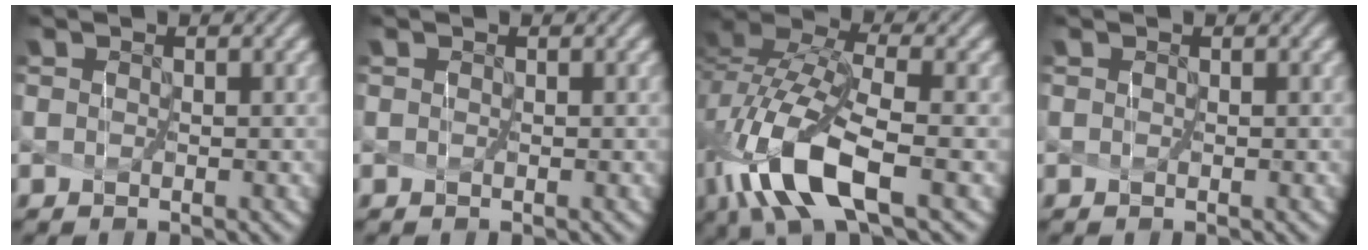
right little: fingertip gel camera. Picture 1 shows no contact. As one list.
[{"total": 0.0}, {"total": 9.0, "force": [-4.4, 2.8, 7.3], "torque": [-0.157, -0.001, -0.079]}, {"total": 0.0}]